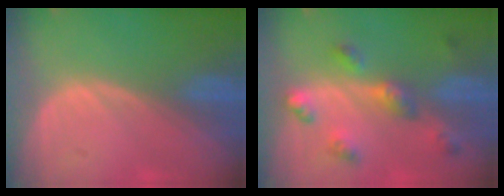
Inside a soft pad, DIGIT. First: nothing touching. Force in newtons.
{"total": 6.4, "press": 5.7, "slide": 2.8}